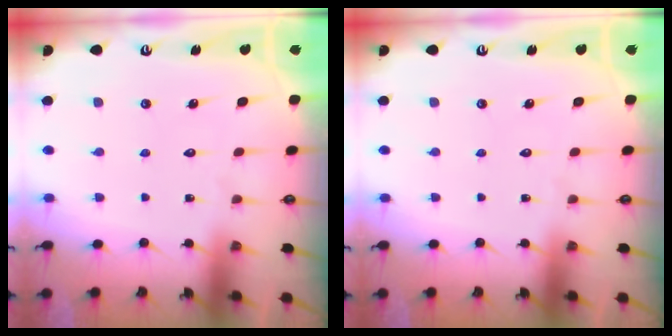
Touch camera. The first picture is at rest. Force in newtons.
{"total": 0.0}